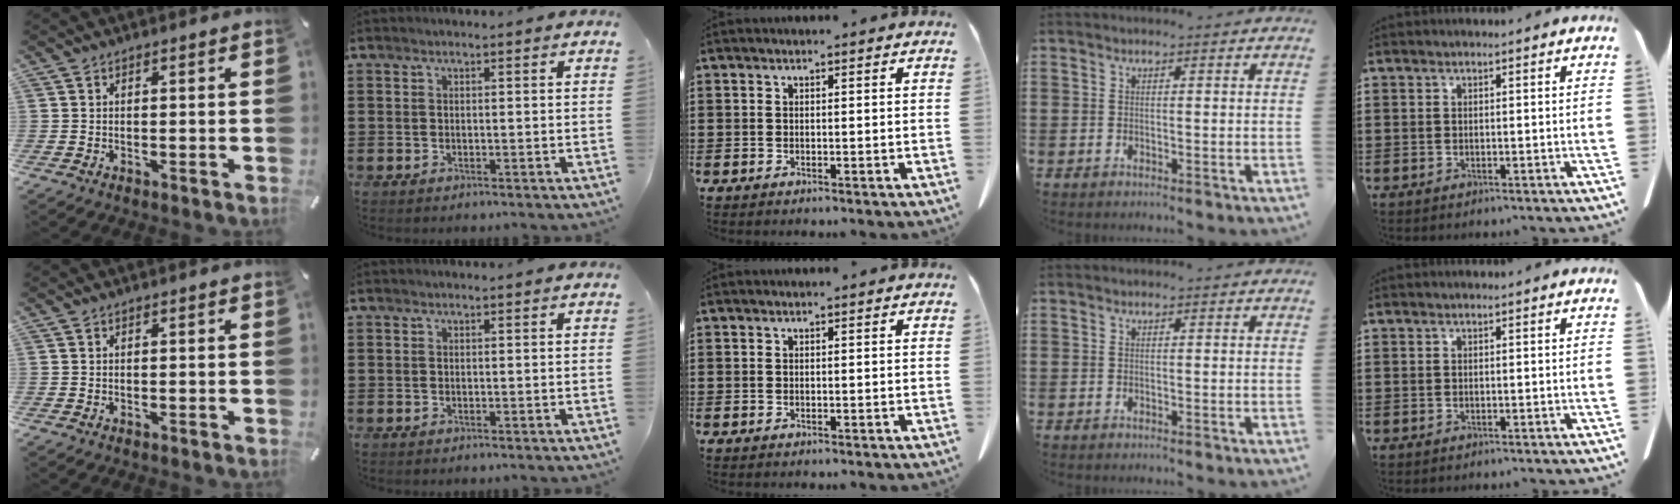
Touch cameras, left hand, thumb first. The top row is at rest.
{}